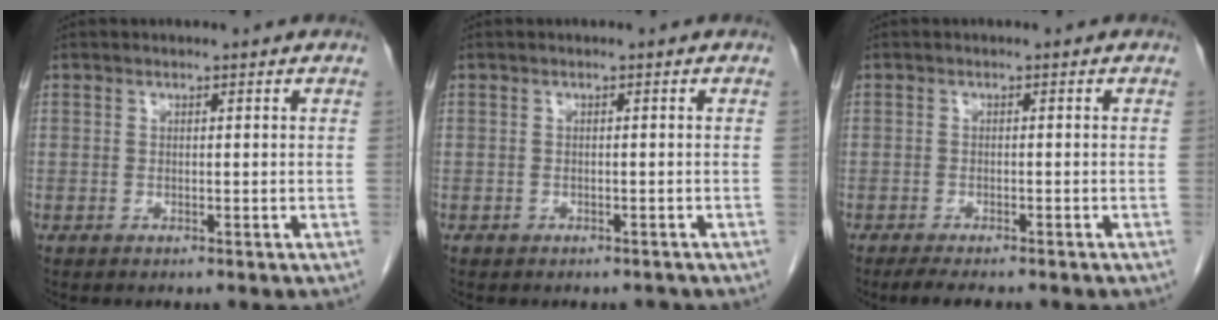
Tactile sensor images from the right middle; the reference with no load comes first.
{"total": 1.3, "force": [-1.1, 0.8, 0.1], "torque": [0.000, 0.003, -0.016]}
{"total": 5.2, "force": [-4.3, 1.1, 2.7], "torque": [-0.040, -0.010, -0.062]}